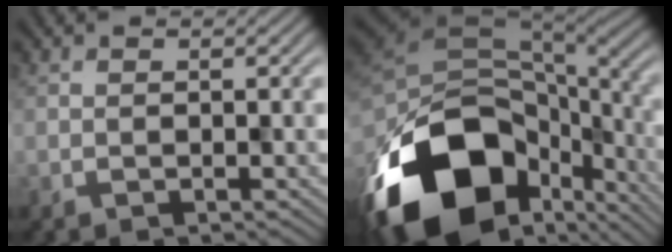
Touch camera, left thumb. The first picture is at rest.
{"total": 19.7, "force": [-9.2, 11.7, 12.9], "torque": [-0.282, -0.044, -0.124]}